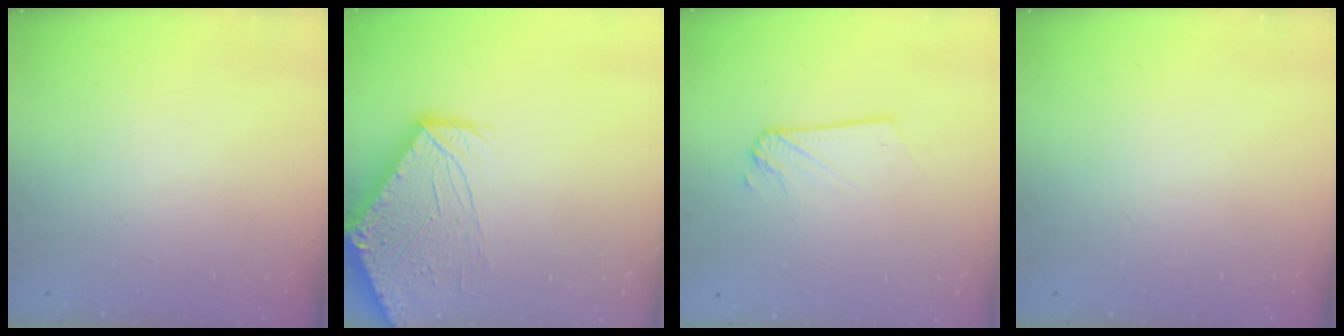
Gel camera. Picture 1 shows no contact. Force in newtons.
{"total": 11.1, "press": 11.0, "slide": 1.3}
{"total": 1.9, "press": 1.9, "slide": 0.3}
{"total": 0.0}